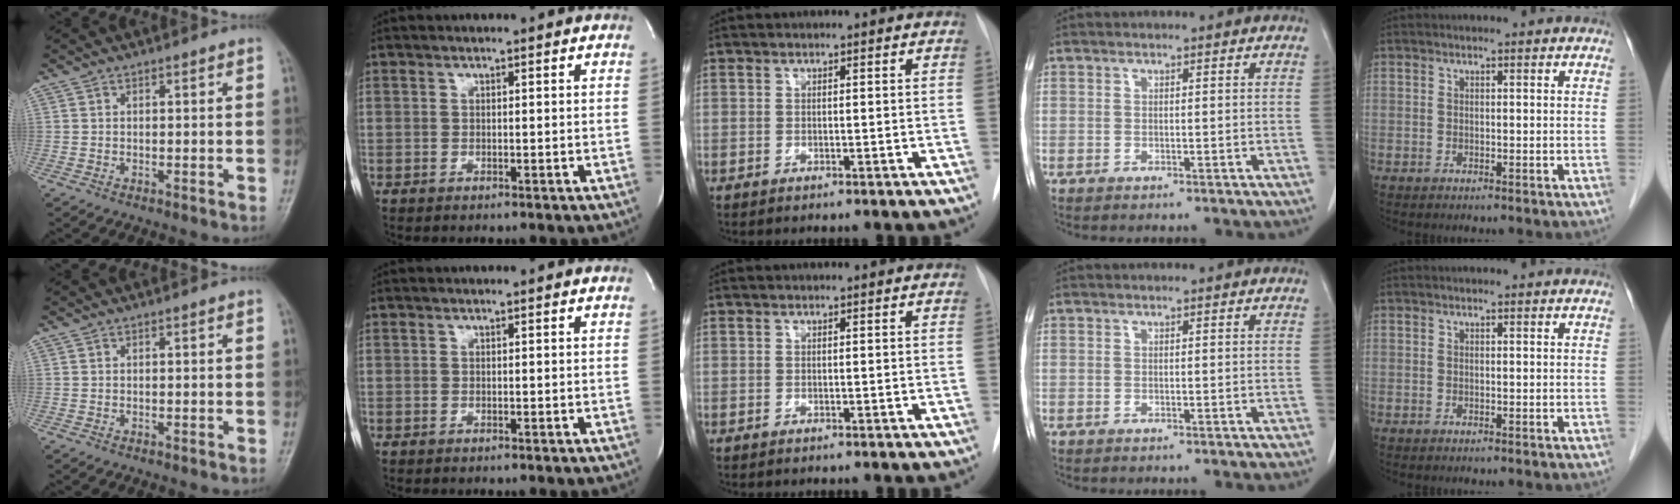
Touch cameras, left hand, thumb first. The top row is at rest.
{}